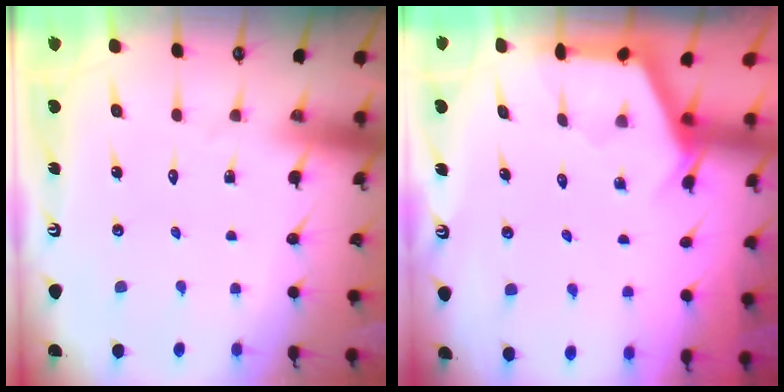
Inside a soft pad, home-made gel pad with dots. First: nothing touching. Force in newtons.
{"total": 2.9, "press": 2.9, "slide": 0.3}